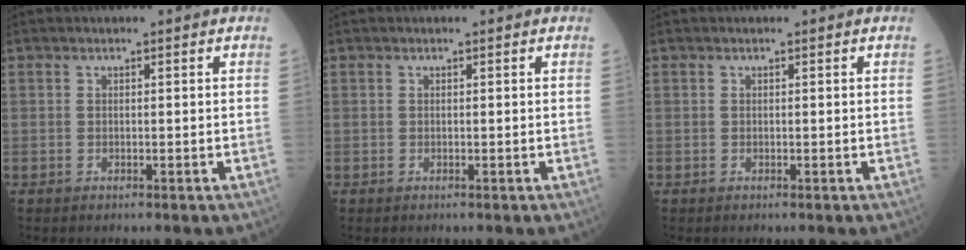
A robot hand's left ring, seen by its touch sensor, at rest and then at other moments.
{"total": 0.0}
{"total": 0.0}